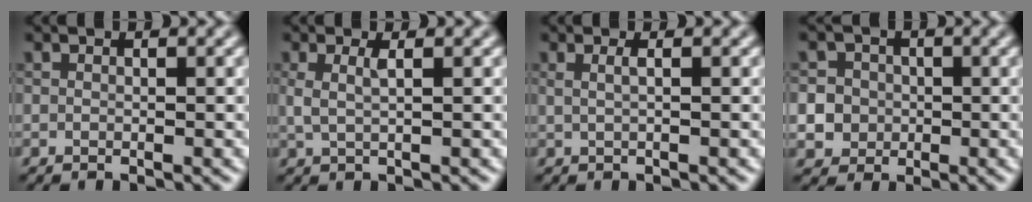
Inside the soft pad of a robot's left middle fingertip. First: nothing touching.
{"total": 1.7, "force": [0.5, 0.5, 1.6], "torque": [-0.030, -0.003, 0.009]}
{"total": 1.5, "force": [0.4, 0.6, 1.3], "torque": [-0.018, -0.001, -0.001]}
{"total": 6.5, "force": [-0.8, 6.2, 1.8], "torque": [-0.028, 0.010, -0.029]}